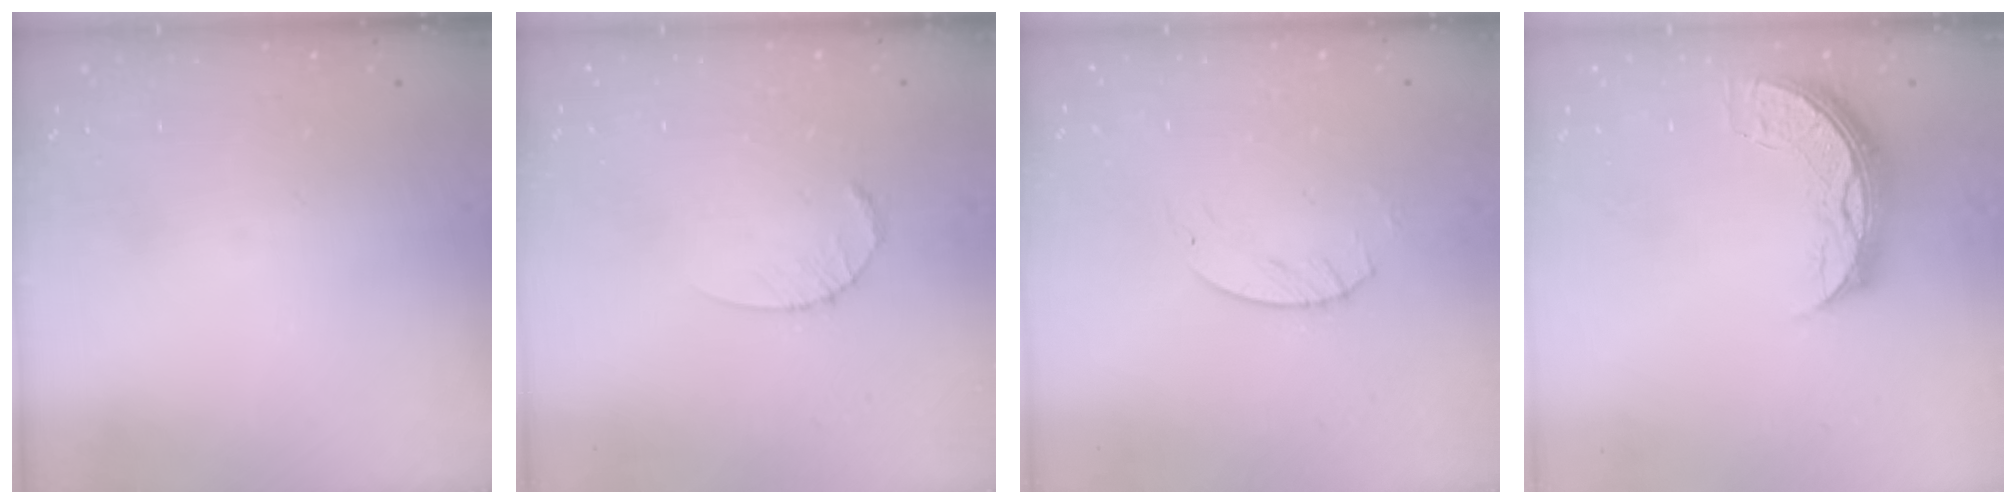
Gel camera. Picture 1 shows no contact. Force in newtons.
{"total": 2.6, "press": 2.6, "slide": 0.4}
{"total": 2.6, "press": 2.6, "slide": 0.3}
{"total": 9.2, "press": 9.2, "slide": 0.7}